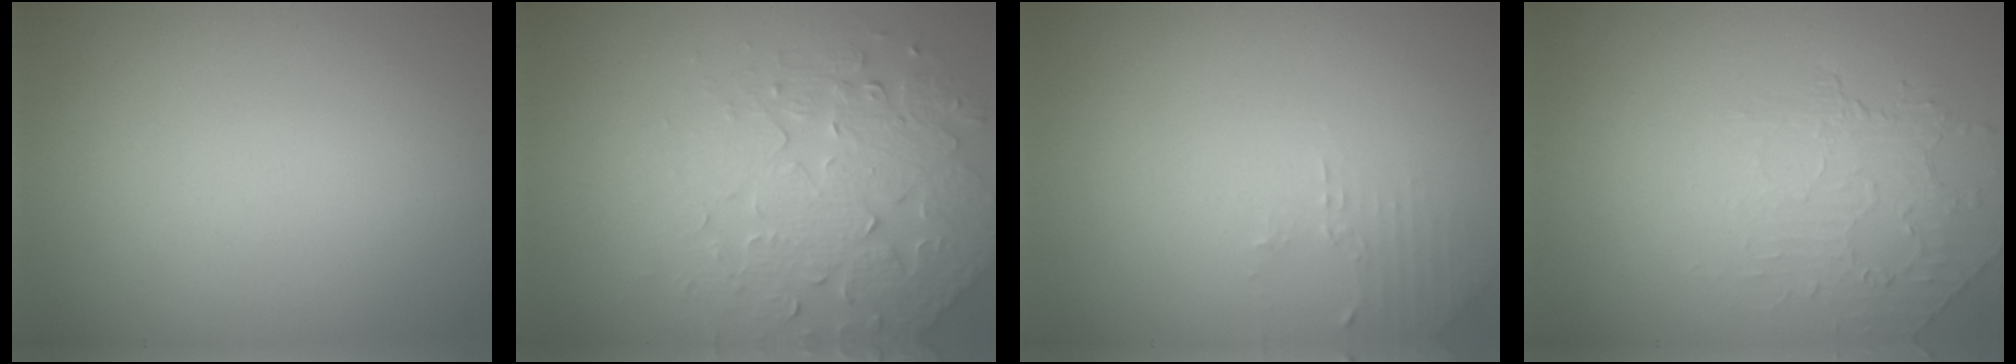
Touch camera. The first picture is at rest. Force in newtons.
{"total": 4.1, "press": 3.9, "slide": 1.3}
{"total": 1.2, "press": 1.2, "slide": 0.4}
{"total": 2.0, "press": 0.8, "slide": 1.8}